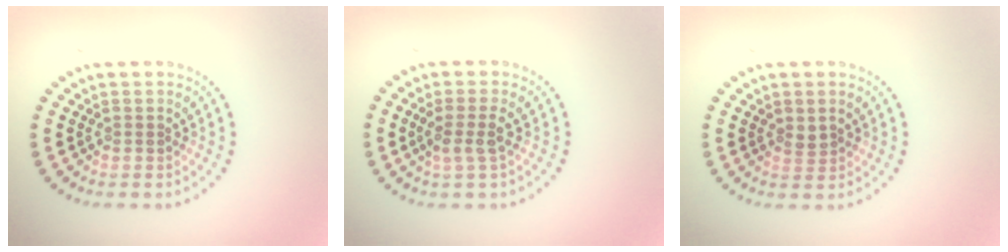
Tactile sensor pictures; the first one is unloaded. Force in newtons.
{"total": 2.0, "press": 1.7, "slide": 1.0}
{"total": 0.9, "press": 0.8, "slide": 0.3}